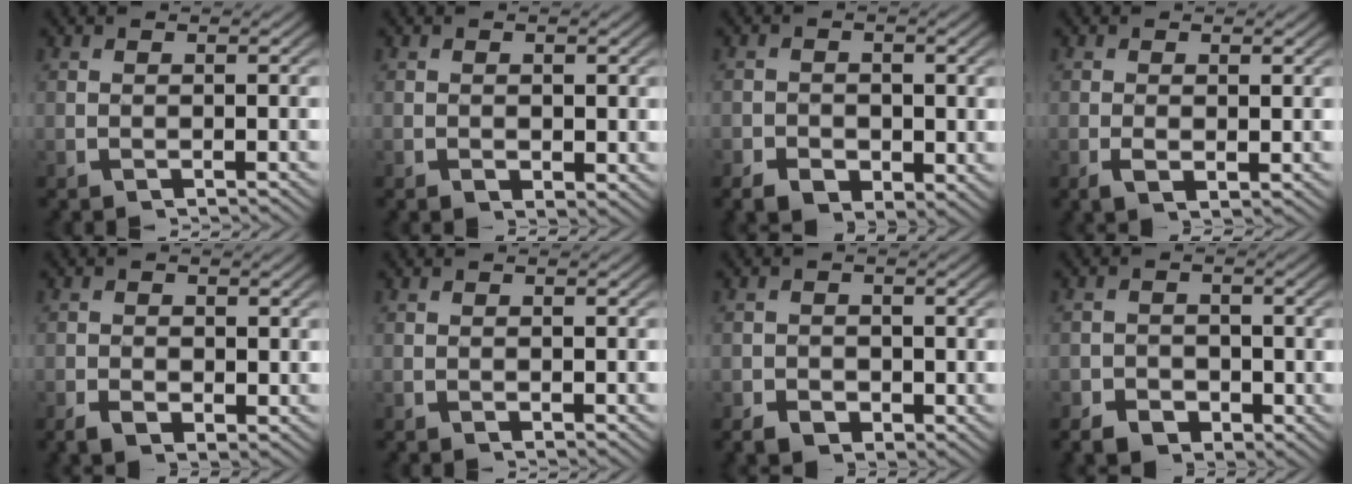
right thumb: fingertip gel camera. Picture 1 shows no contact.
{"total": 1.4, "force": [0.1, 1.0, 0.9], "torque": [-0.012, -0.009, 0.006]}
{"total": 3.2, "force": [-1.0, 2.5, 1.8], "torque": [-0.021, -0.013, -0.019]}
{"total": 1.5, "force": [0.0, 0.7, 1.3], "torque": [-0.029, -0.006, 0.005]}
{"total": 2.0, "force": [-0.3, 1.5, 1.3], "torque": [-0.024, -0.011, -0.003]}
{"total": 0.5, "force": [0.1, 0.4, 0.3], "torque": [-0.003, -0.003, 0.003]}
{"total": 2.7, "force": [-0.9, 2.1, 1.4], "torque": [-0.015, -0.009, -0.015]}
{"total": 3.7, "force": [-1.7, 2.9, 1.7], "torque": [-0.014, -0.013, -0.028]}